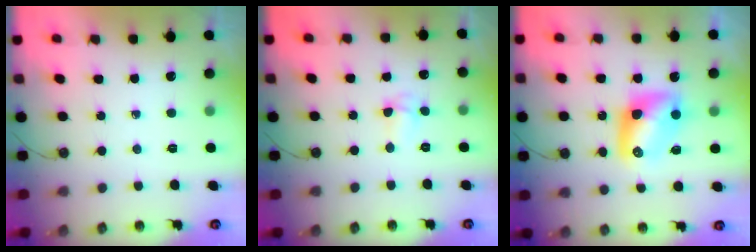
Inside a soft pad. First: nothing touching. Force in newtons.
{"total": 4.4, "press": 3.3, "slide": 3.0}
{"total": 10.0, "press": 10.0, "slide": 0.6}